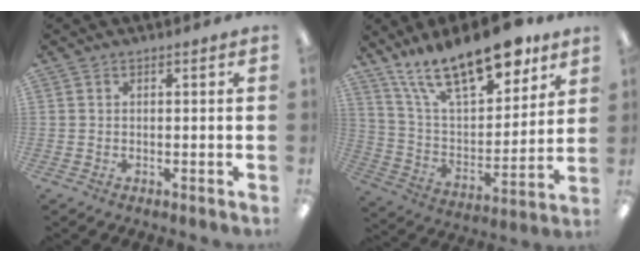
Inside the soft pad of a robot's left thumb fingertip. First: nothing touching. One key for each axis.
{"total": 21.5, "fx": 16.3, "fy": 7.5, "fz": 11.9, "tx": -0.211, "ty": -0.100, "tz": 0.284}